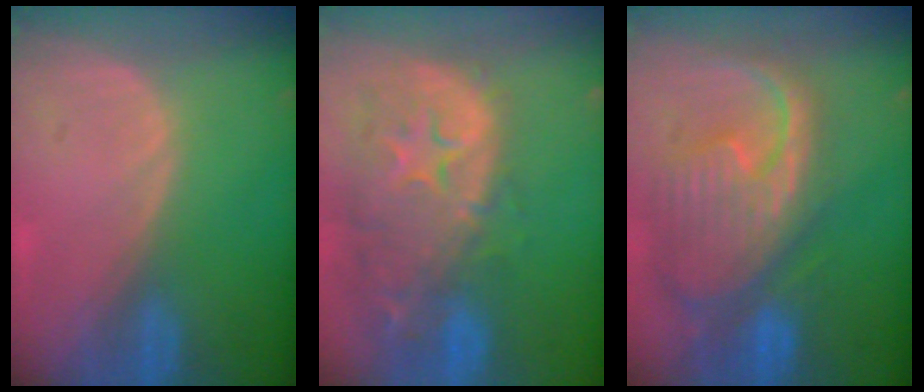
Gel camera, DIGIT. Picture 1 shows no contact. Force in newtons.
{"total": 14.0, "press": 11.3, "slide": 8.2}
{"total": 12.5, "press": 10.6, "slide": 6.5}